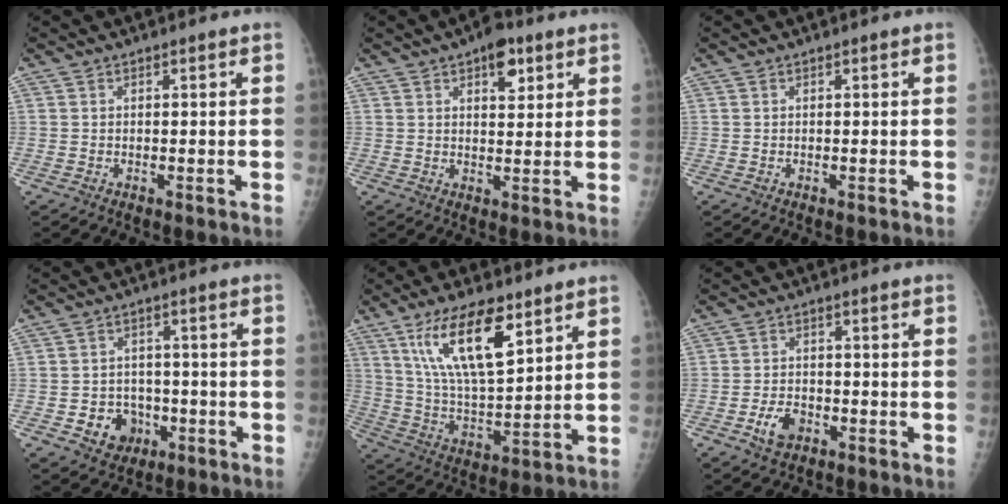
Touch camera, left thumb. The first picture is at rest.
{"total": 6.3, "force": [3.4, 3.0, 4.4], "torque": [-0.042, -0.013, 0.043]}
{"total": 0.0}
{"total": 6.9, "force": [-2.5, 5.9, 2.6], "torque": [-0.011, 0.020, -0.031]}
{"total": 16.1, "force": [8.7, 5.5, 12.3], "torque": [-0.202, -0.042, 0.167]}
{"total": 4.7, "force": [-2.3, 3.1, 2.8], "torque": [-0.043, 0.015, -0.039]}